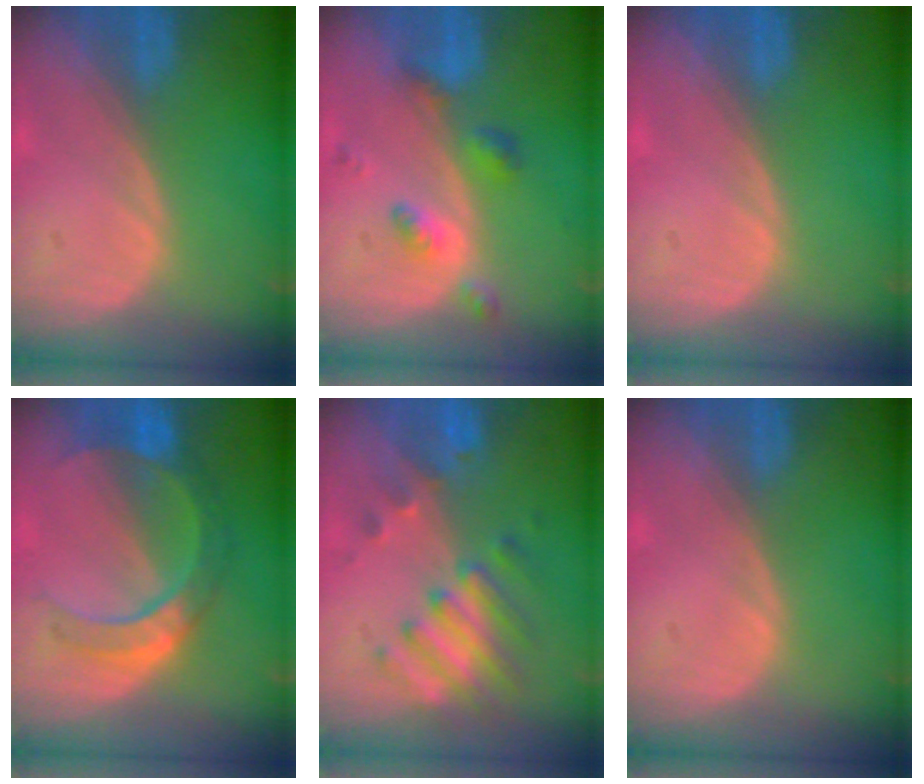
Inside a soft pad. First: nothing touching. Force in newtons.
{"total": 5.3, "press": 4.6, "slide": 2.7}
{"total": 0.0}
{"total": 7.2, "press": 7.2, "slide": 0.6}
{"total": 8.3, "press": 7.3, "slide": 3.9}
{"total": 0.0}